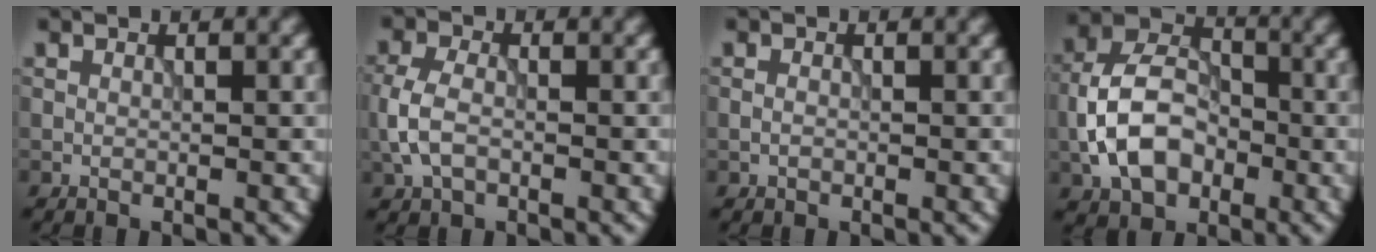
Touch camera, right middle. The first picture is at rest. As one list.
[{"total": 3.1, "force": [-0.7, 1.9, 2.3], "torque": [-0.056, 0.004, -0.018]}, {"total": 0.6, "force": [-0.2, 0.4, 0.4], "torque": [-0.009, 0.001, -0.004]}, {"total": 7.5, "force": [-2.0, 5.1, 5.1], "torque": [-0.098, 0.013, -0.045]}]